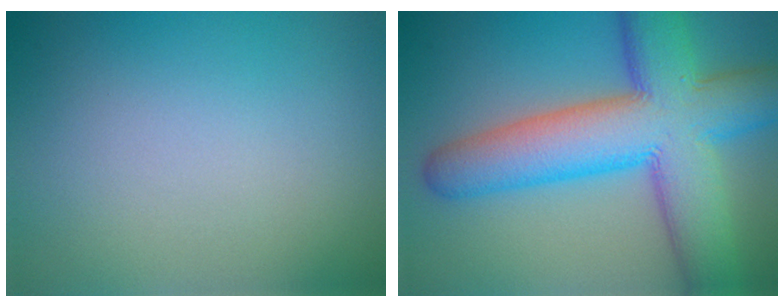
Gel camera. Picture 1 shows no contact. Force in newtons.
{"total": 12.2, "press": 12.2, "slide": 0.4}